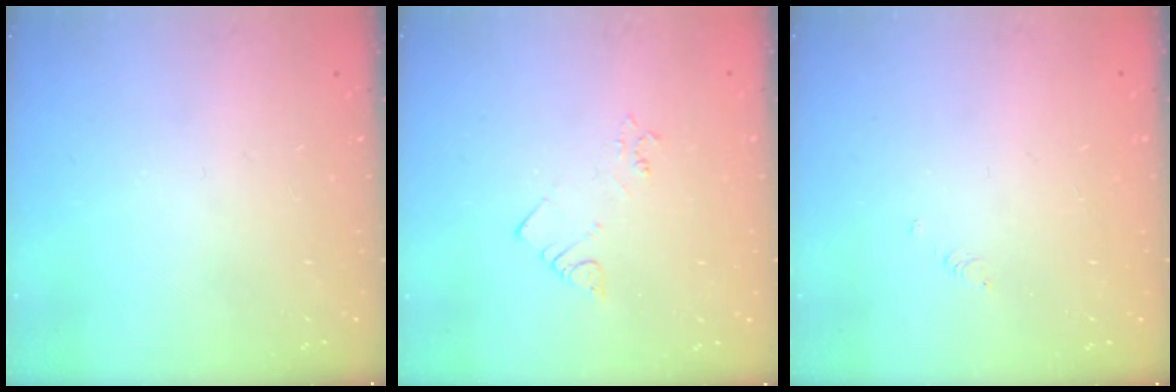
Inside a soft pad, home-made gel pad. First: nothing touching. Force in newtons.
{"total": 3.1, "press": 3.1, "slide": 0.5}
{"total": 2.8, "press": 2.7, "slide": 0.3}